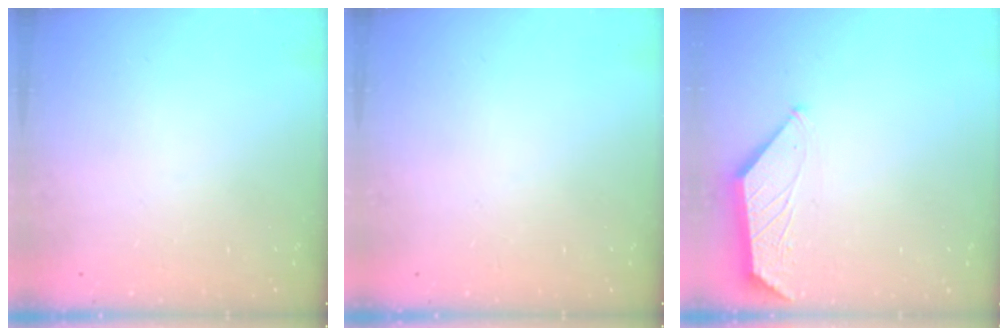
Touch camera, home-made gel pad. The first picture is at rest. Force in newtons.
{"total": 0.0}
{"total": 0.7, "press": 0.7, "slide": 0.1}